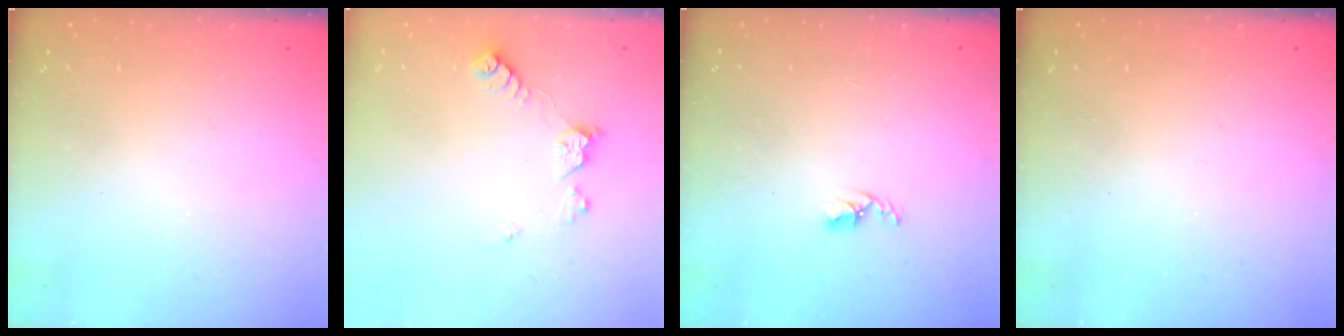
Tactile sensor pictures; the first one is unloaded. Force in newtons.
{"total": 8.8, "press": 8.8, "slide": 0.4}
{"total": 2.7, "press": 2.7, "slide": 0.5}
{"total": 0.0}